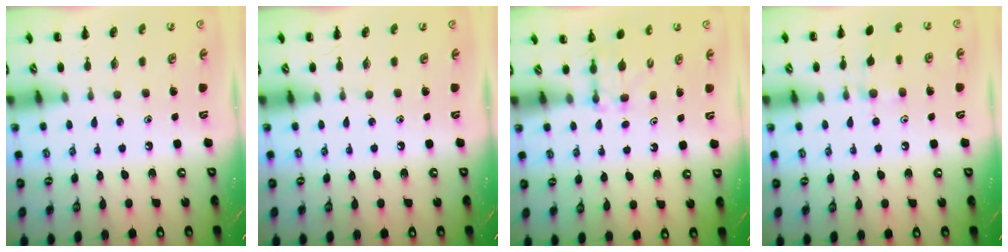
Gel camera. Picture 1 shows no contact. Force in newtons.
{"total": 0.0}
{"total": 2.7, "press": 2.5, "slide": 1.1}
{"total": 9.2, "press": 8.9, "slide": 2.5}